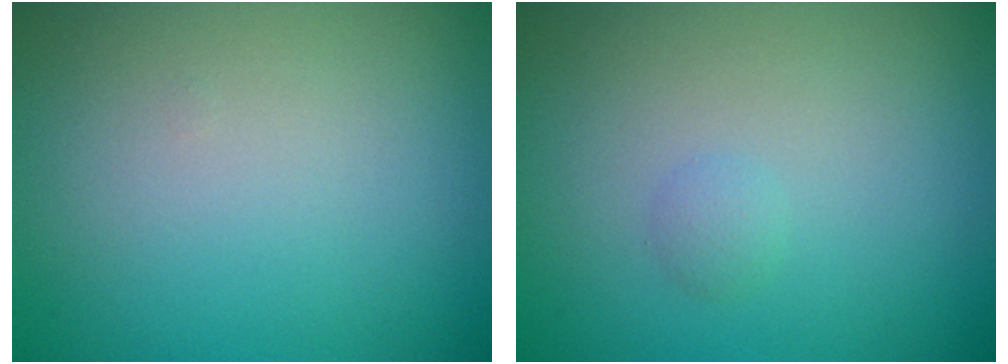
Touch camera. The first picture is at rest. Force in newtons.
{"total": 0.8, "press": 0.8, "slide": 0.0}